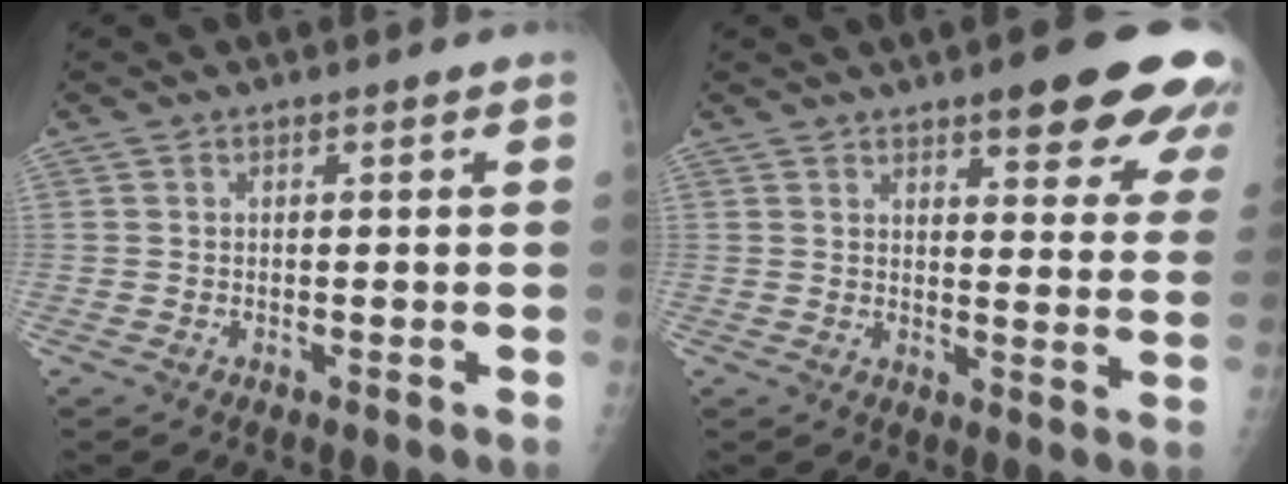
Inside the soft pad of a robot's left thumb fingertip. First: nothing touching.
{"total": 15.9, "force": [10.3, 4.4, 11.2], "torque": [-0.106, -0.047, 0.120]}